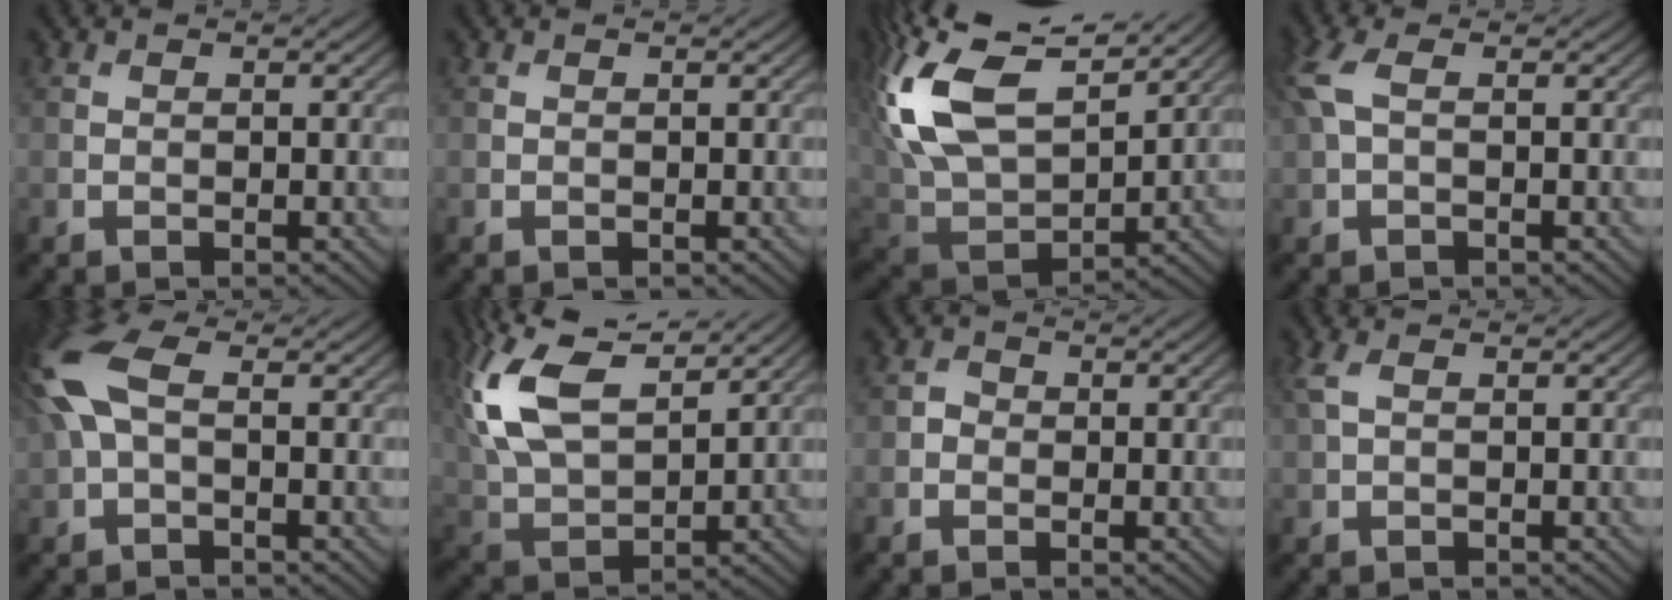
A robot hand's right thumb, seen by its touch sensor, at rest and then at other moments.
{"total": 0.0}
{"total": 16.1, "force": [7.4, 8.4, 11.7], "torque": [-0.288, 0.019, 0.142]}
{"total": 3.7, "force": [1.0, 1.4, 3.3], "torque": [-0.089, 0.013, 0.015]}
{"total": 8.6, "force": [1.5, 4.4, 7.3], "torque": [-0.207, 0.023, 0.023]}
{"total": 13.5, "force": [6.5, 6.3, 9.9], "torque": [-0.246, 0.017, 0.129]}
{"total": 1.2, "force": [-0.3, 1.0, 0.4], "torque": [-0.006, -0.002, -0.010]}
{"total": 2.0, "force": [0.8, 0.7, 1.7], "torque": [-0.048, 0.008, 0.017]}